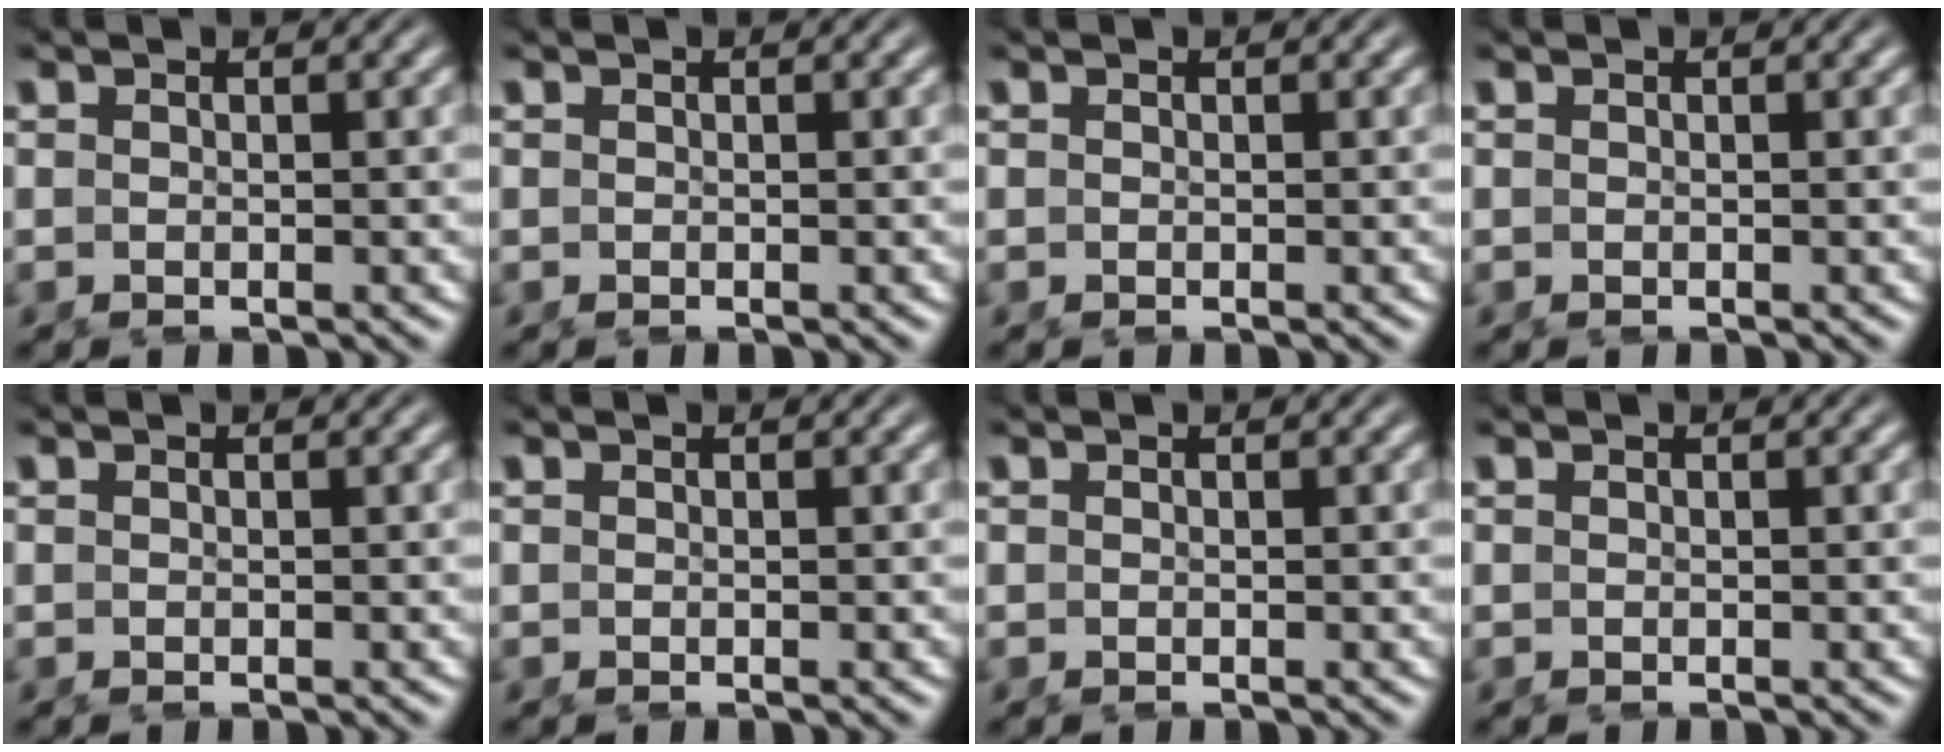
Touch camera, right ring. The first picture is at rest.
{"total": 0.0}
{"total": 0.0}
{"total": 0.0}
{"total": 0.0}
{"total": 0.0}
{"total": 0.0}
{"total": 0.0}